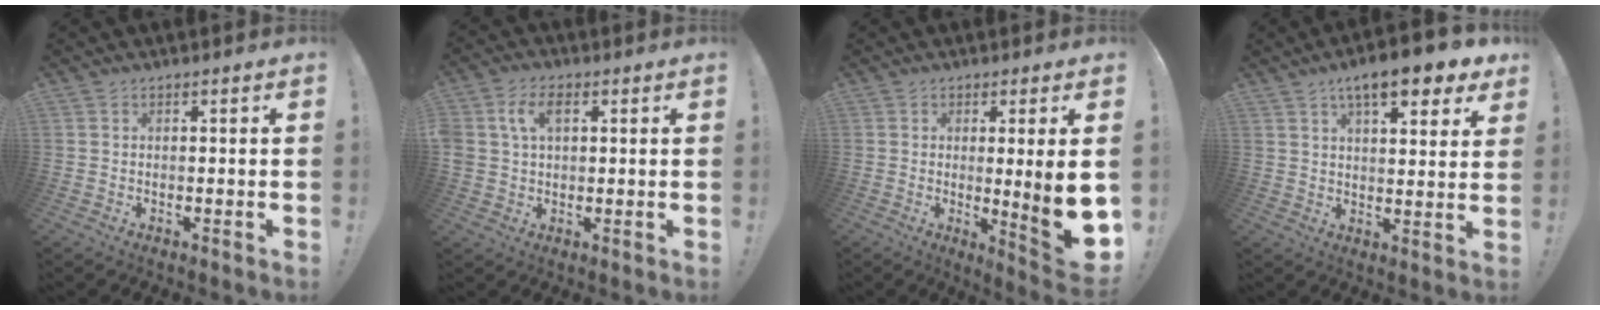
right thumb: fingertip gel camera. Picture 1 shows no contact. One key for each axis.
{"total": 7.3, "fx": 2.4, "fy": 4.9, "fz": 4.9, "tx": -0.094, "ty": 0.008, "tz": 0.043}
{"total": 11.1, "fx": -0.2, "fy": 0.3, "fz": 11.1, "tx": -0.155, "ty": -0.018, "tz": 0.000}
{"total": 11.4, "fx": 7.1, "fy": 3.1, "fz": 8.3, "tx": -0.115, "ty": -0.041, "tz": 0.114}